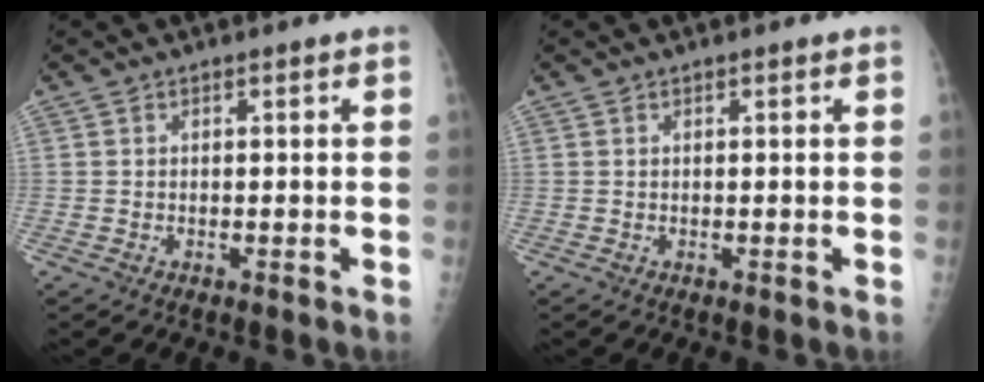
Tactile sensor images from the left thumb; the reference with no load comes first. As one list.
[{"total": 0.0}]